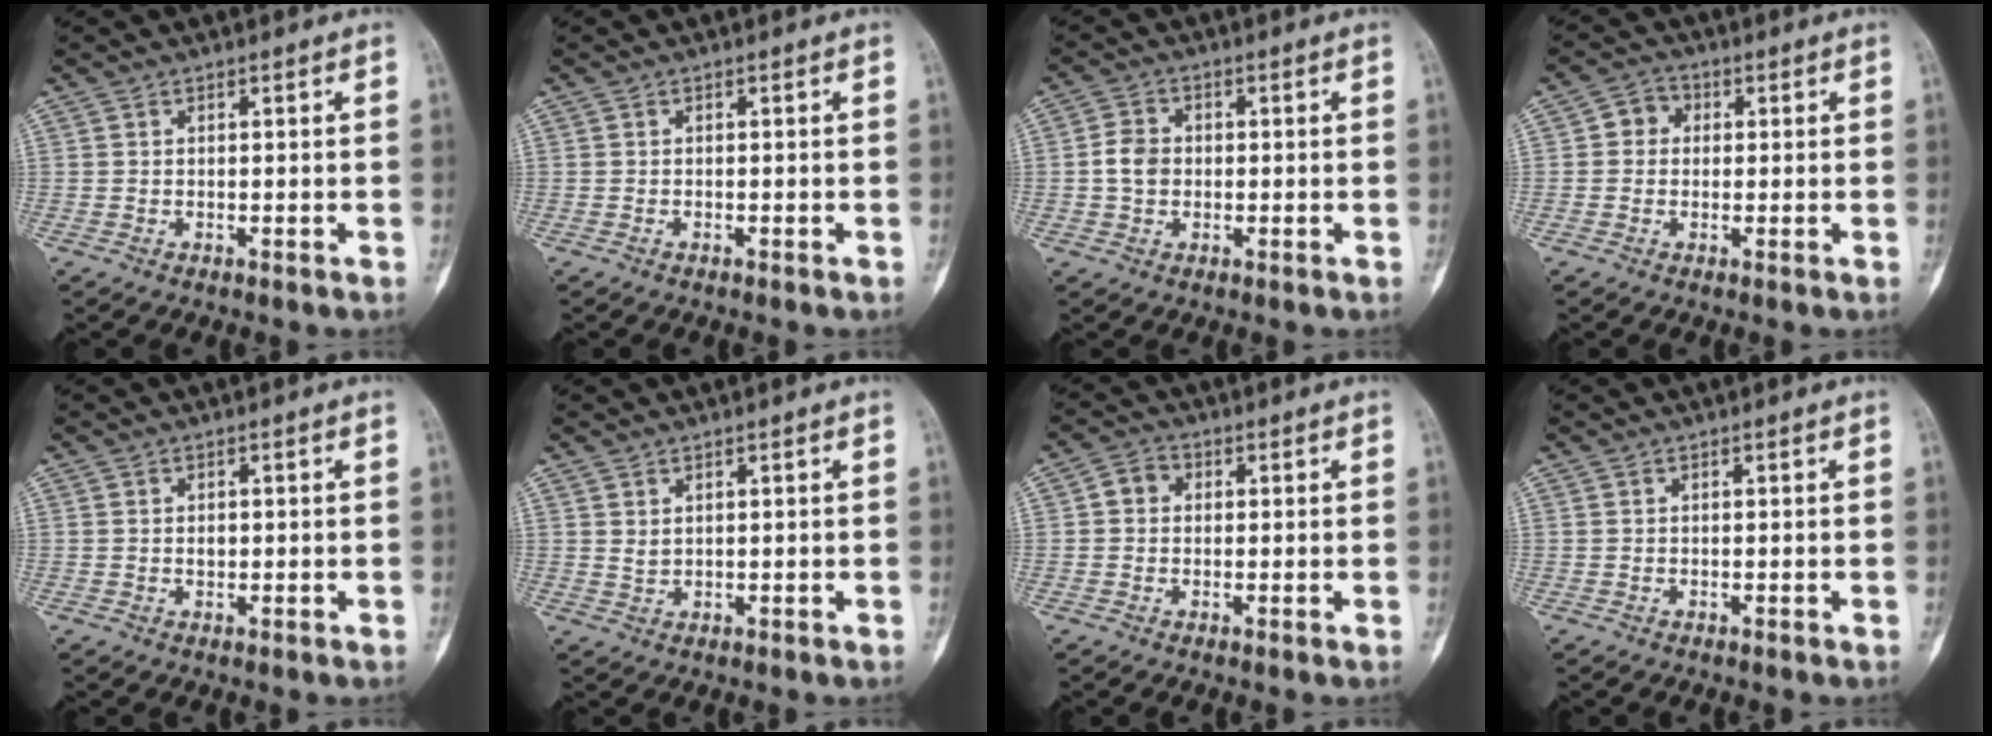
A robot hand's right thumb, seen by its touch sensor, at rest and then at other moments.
{"total": 0.0}
{"total": 4.3, "force": [-0.3, 3.6, 2.5], "torque": [-0.036, 0.009, -0.010]}
{"total": 3.8, "force": [0.4, 3.4, 1.6], "torque": [-0.003, 0.009, -0.002]}
{"total": 1.2, "force": [0.0, 0.9, 0.9], "torque": [-0.010, 0.002, 0.002]}
{"total": 1.4, "force": [0.7, 0.8, 0.9], "torque": [-0.013, -0.005, 0.020]}
{"total": 3.4, "force": [0.4, 3.0, 1.6], "torque": [-0.012, 0.010, -0.001]}
{"total": 0.0}